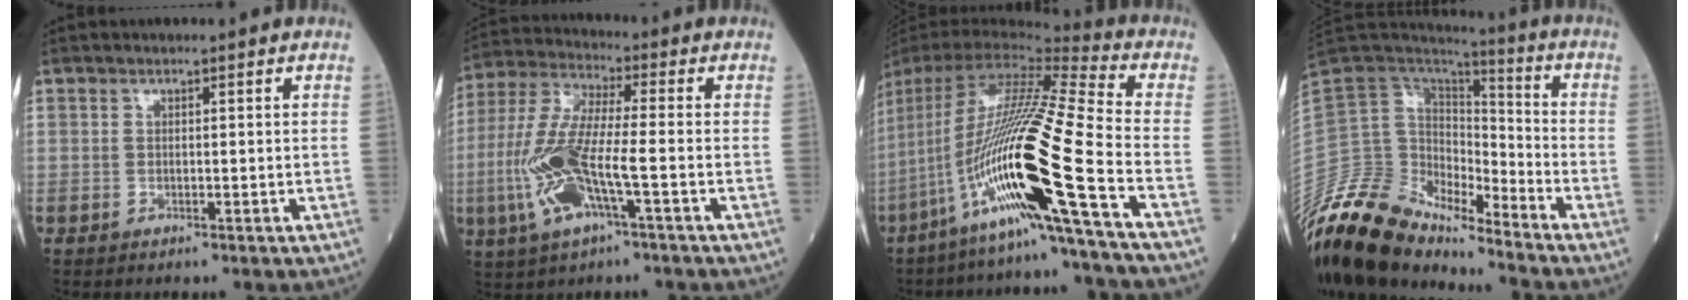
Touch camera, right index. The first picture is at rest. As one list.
[{"total": 13.3, "force": [-3.6, 2.1, 12.6], "torque": [-0.282, -0.005, -0.071]}, {"total": 23.8, "force": [-9.1, -1.0, 22.0], "torque": [-0.437, -0.024, -0.176]}, {"total": 15.8, "force": [-14.5, 4.7, 4.3], "torque": [-0.081, 0.062, -0.270]}]